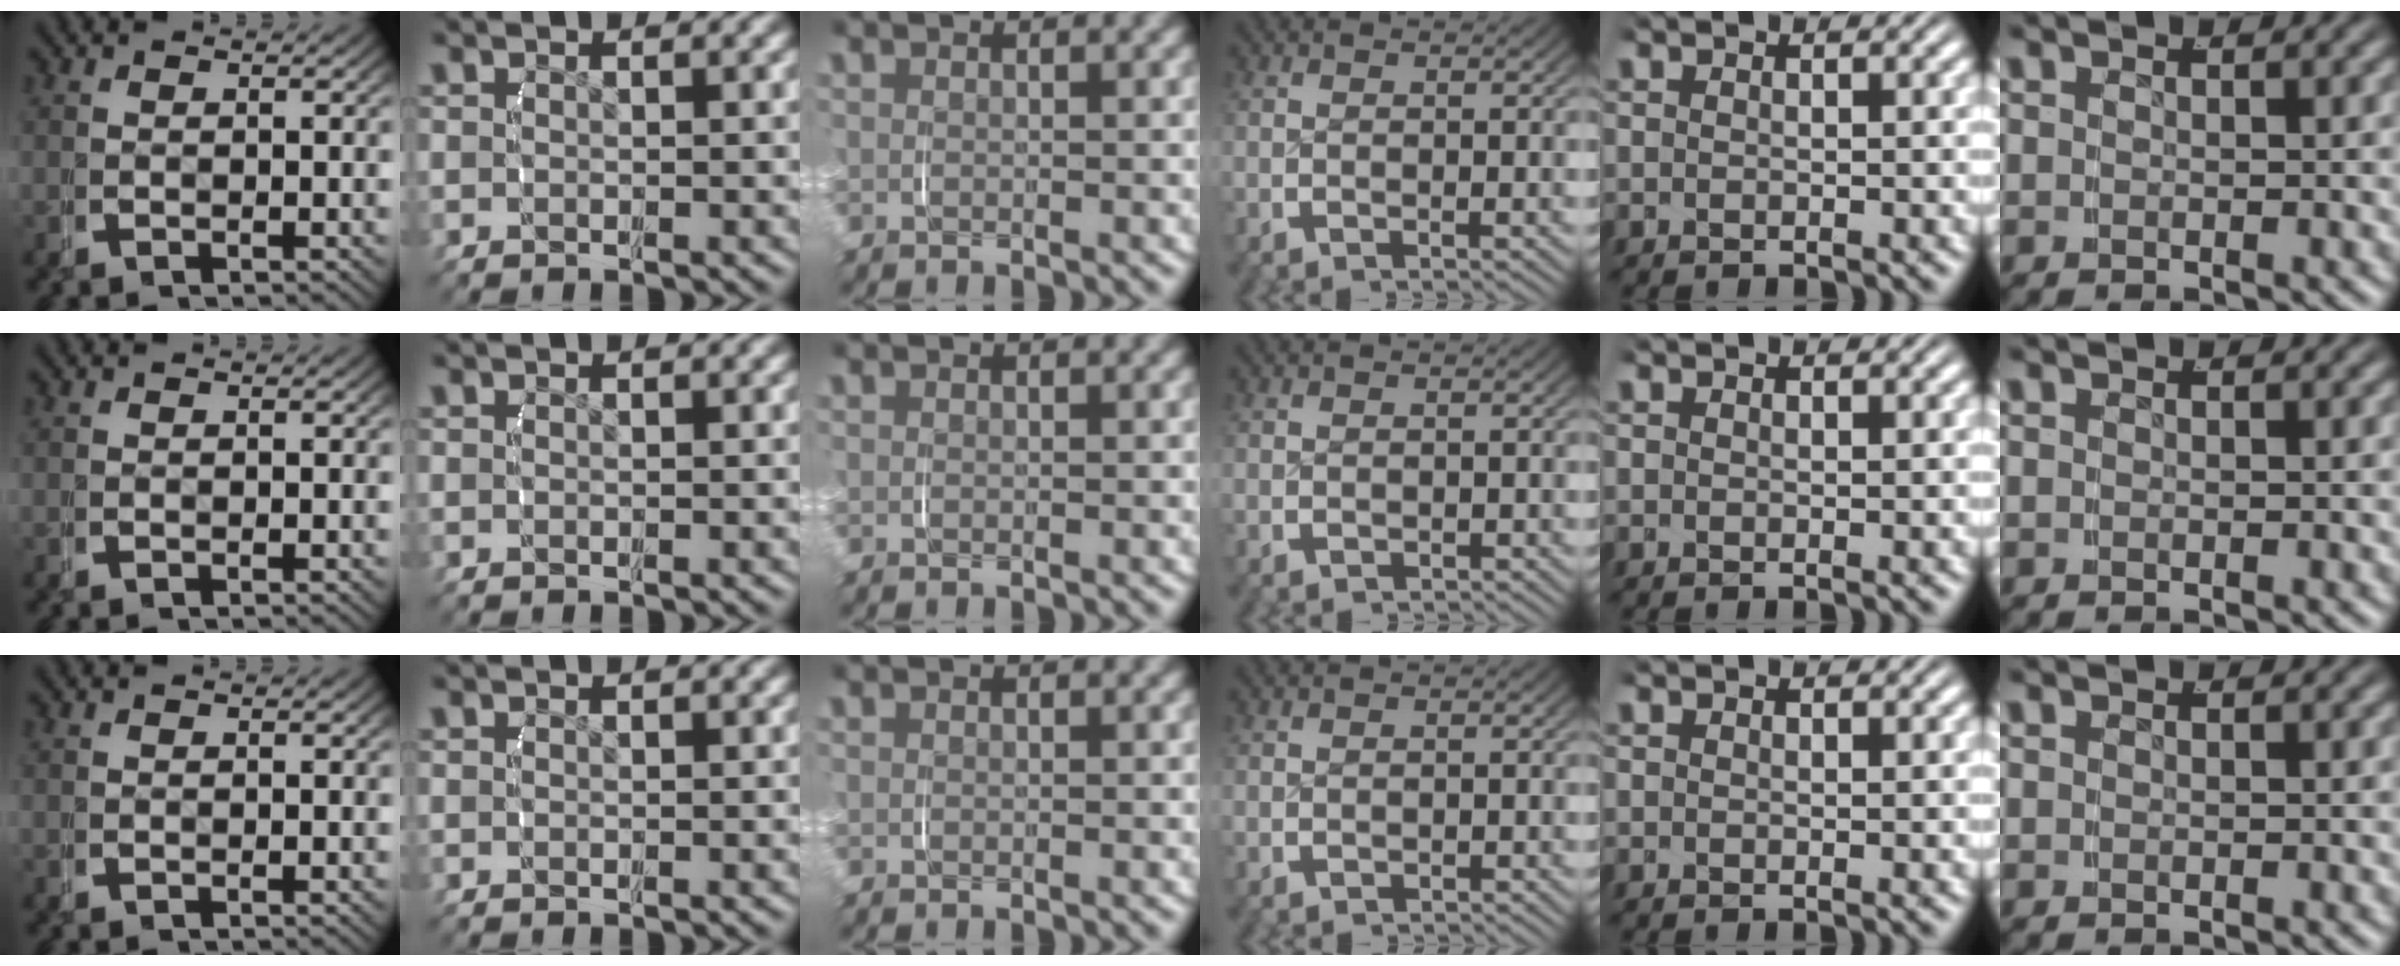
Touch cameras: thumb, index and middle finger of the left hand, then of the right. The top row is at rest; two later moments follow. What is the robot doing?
{"motion": "grasp_and_lifting", "object": "router"}